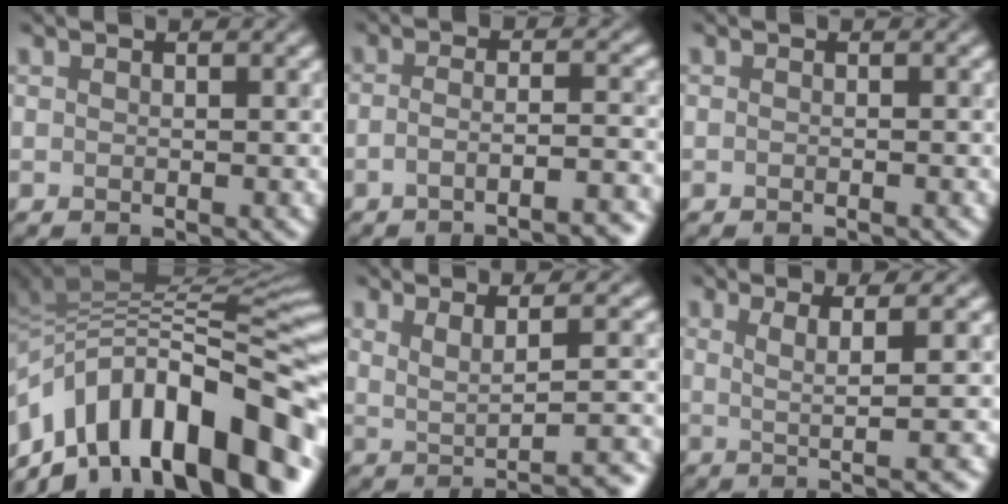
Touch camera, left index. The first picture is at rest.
{"total": 6.5, "force": [-4.6, 1.3, 4.3], "torque": [-0.052, 0.013, -0.051]}
{"total": 0.5, "force": [-0.5, 0.0, 0.1], "torque": [0.000, -0.010, -0.009]}
{"total": 14.3, "force": [-6.8, 6.3, 10.8], "torque": [-0.171, 0.023, -0.111]}
{"total": 5.7, "force": [0.5, 2.2, 5.2], "torque": [-0.033, 0.018, 0.018]}
{"total": 3.6, "force": [0.7, 0.0, 3.6], "torque": [-0.069, 0.008, 0.030]}